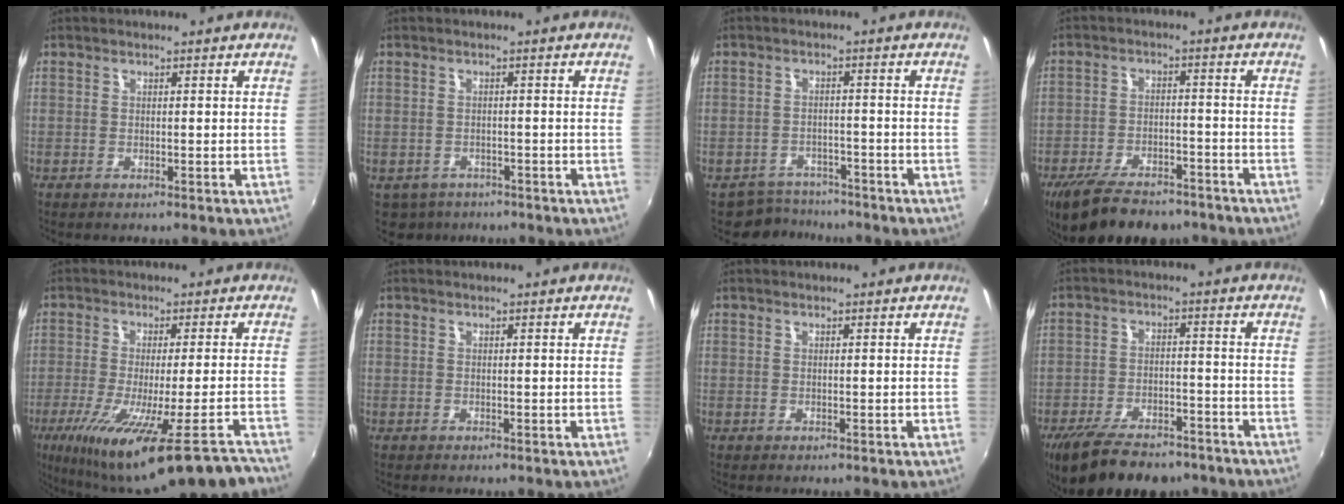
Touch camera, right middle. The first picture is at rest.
{"total": 4.3, "force": [-2.8, 3.1, 1.1], "torque": [-0.033, -0.011, -0.036]}
{"total": 5.0, "force": [-4.2, 2.6, -0.5], "torque": [-0.004, 0.012, -0.067]}
{"total": 14.5, "force": [-11.1, 6.0, 7.2], "torque": [-0.156, -0.019, -0.172]}
{"total": 20.0, "force": [-14.5, 0.7, 13.7], "torque": [-0.243, -0.081, -0.219]}
{"total": 0.0}
{"total": 0.0}
{"total": 15.9, "force": [-12.1, 6.6, 7.9], "torque": [-0.167, -0.019, -0.185]}